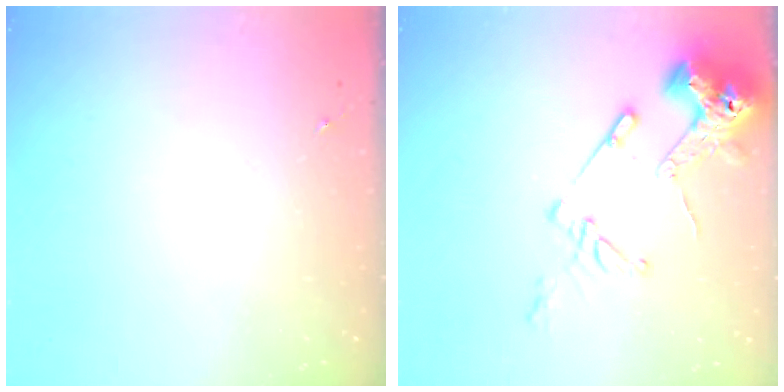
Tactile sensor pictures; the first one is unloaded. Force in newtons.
{"total": 14.1, "press": 13.9, "slide": 2.0}